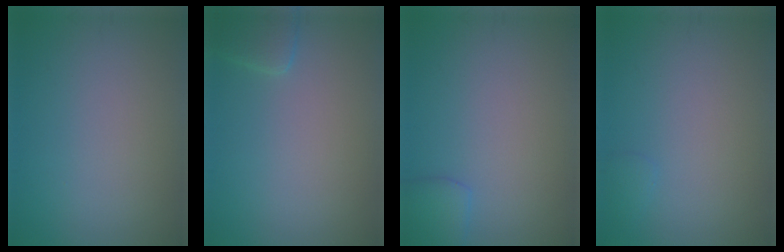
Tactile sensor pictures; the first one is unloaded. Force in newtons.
{"total": 1.7, "press": 1.7, "slide": 0.2}
{"total": 2.0, "press": 2.0, "slide": 0.1}
{"total": 0.6, "press": 0.6, "slide": 0.1}